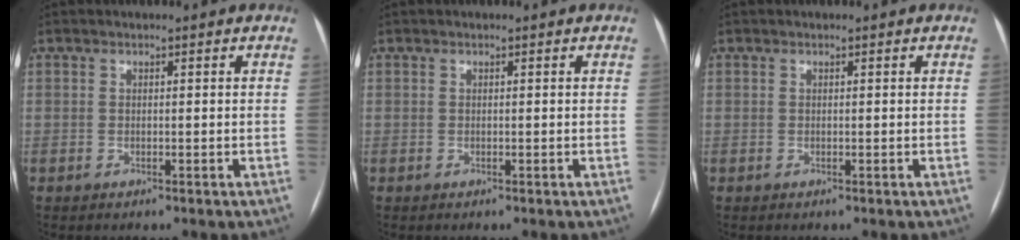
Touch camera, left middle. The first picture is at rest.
{"total": 0.0}
{"total": 0.0}